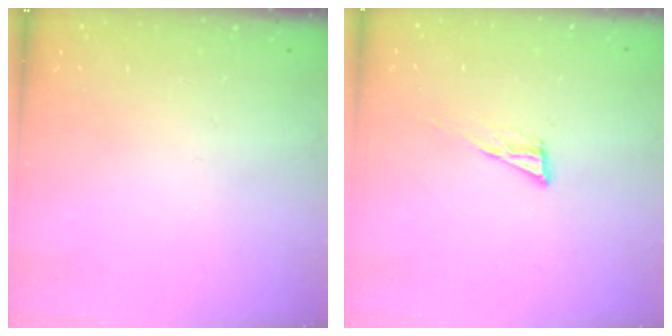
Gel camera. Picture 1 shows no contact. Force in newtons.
{"total": 7.0, "press": 6.9, "slide": 0.9}